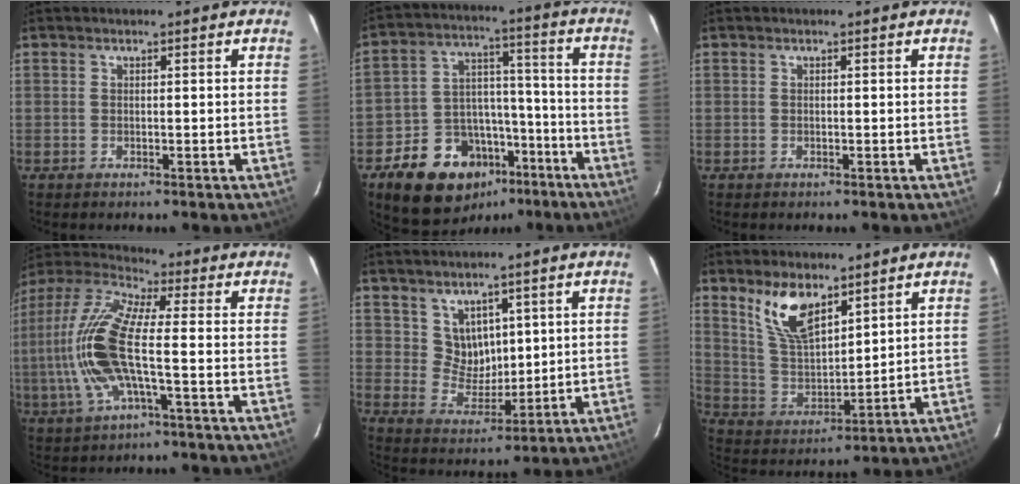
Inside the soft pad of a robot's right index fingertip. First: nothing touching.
{"total": 17.2, "force": [-10.3, 11.9, 6.9], "torque": [-0.151, 0.048, -0.140]}
{"total": 0.0}
{"total": 15.5, "force": [-2.0, 3.9, 14.9], "torque": [-0.312, 0.002, -0.043]}
{"total": 6.2, "force": [3.3, 4.9, 1.9], "torque": [-0.027, 0.003, 0.075]}
{"total": 10.6, "force": [7.0, 4.3, 6.7], "torque": [-0.129, 0.002, 0.146]}